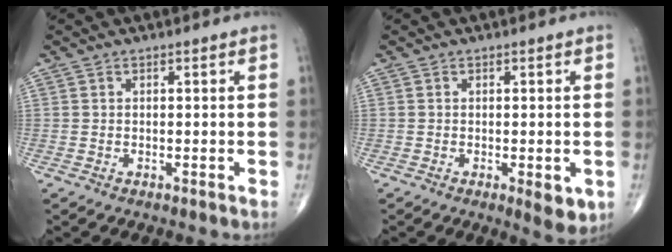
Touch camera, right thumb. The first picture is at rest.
{"total": 4.5, "force": [-1.3, 1.6, 4.0], "torque": [-0.040, -0.008, -0.013]}